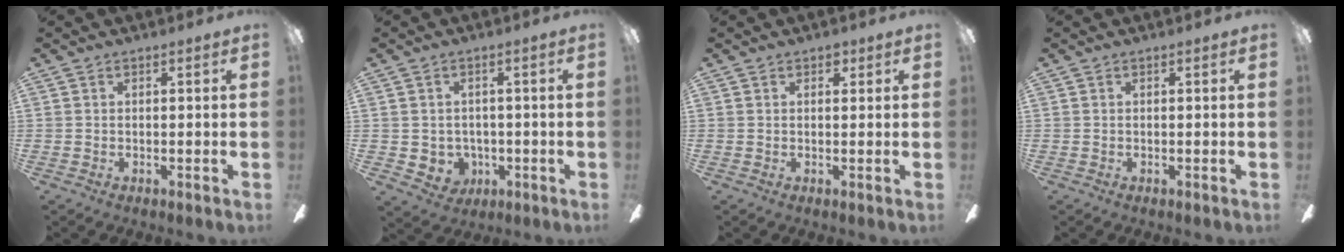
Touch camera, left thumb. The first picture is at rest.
{"total": 4.2, "force": [0.4, 4.1, 0.9], "torque": [-0.027, -0.005, 0.009]}
{"total": 1.8, "force": [1.1, 1.2, 0.8], "torque": [-0.001, -0.004, 0.016]}
{"total": 0.0}